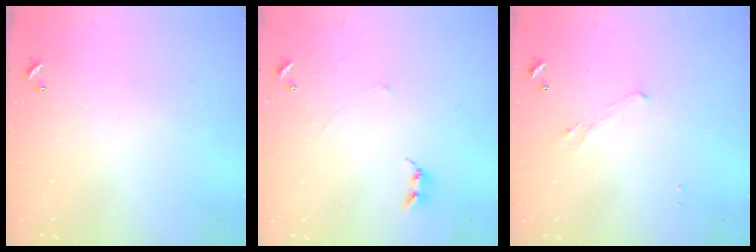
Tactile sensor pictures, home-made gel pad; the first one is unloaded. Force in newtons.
{"total": 2.7, "press": 2.7, "slide": 0.3}
{"total": 0.8, "press": 0.4, "slide": 0.7}